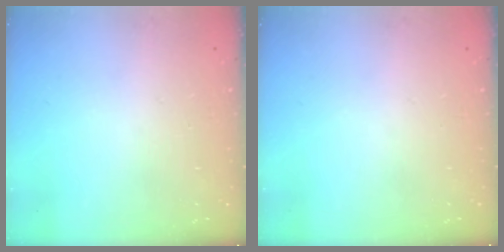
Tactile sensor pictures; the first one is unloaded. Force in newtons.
{"total": 0.0}